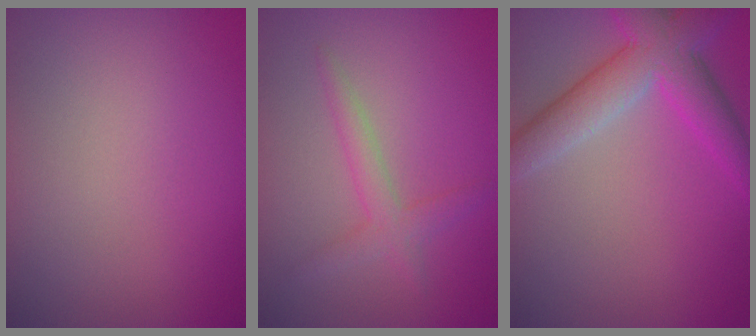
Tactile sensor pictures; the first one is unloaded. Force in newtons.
{"total": 2.1, "press": 2.1, "slide": 0.1}
{"total": 6.2, "press": 6.2, "slide": 0.2}